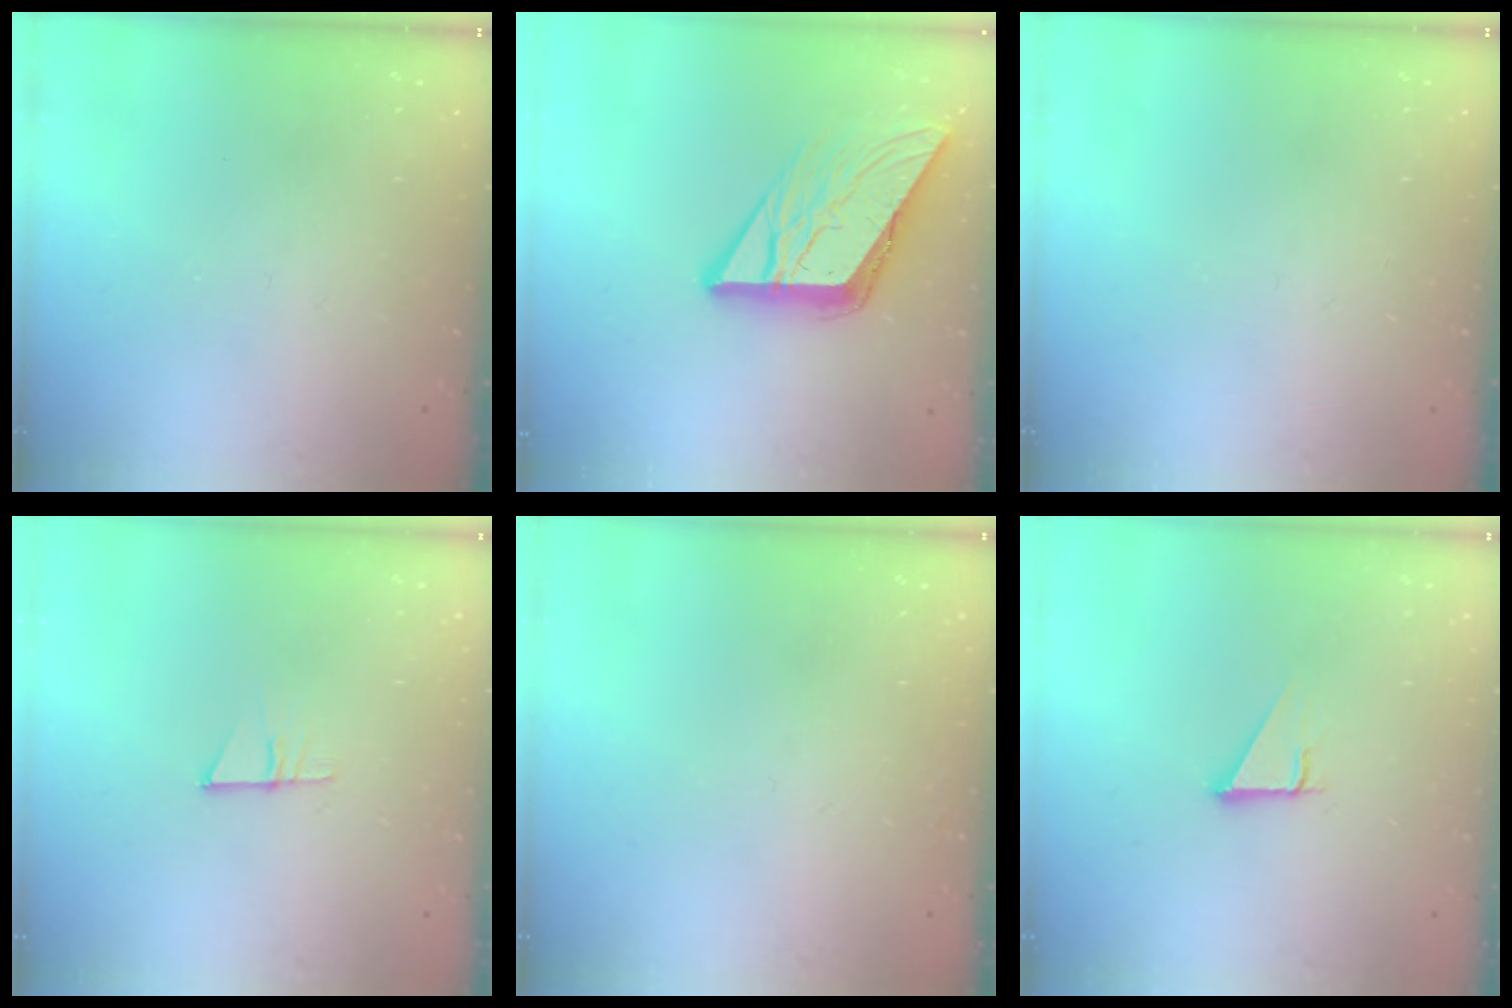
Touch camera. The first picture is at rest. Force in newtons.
{"total": 11.5, "press": 11.4, "slide": 1.1}
{"total": 0.0}
{"total": 7.0, "press": 7.0, "slide": 0.5}
{"total": 1.6, "press": 1.5, "slide": 0.1}
{"total": 2.7, "press": 2.7, "slide": 0.0}